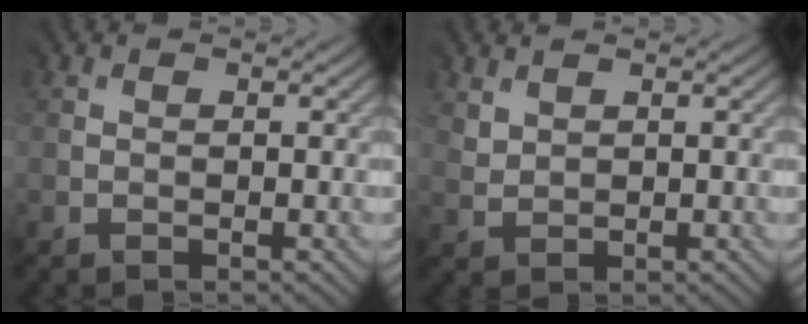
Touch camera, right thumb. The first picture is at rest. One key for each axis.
{"total": 2.8, "fx": 2.5, "fy": 1.1, "fz": -0.6, "tx": 0.009, "ty": 0.005, "tz": 0.050}